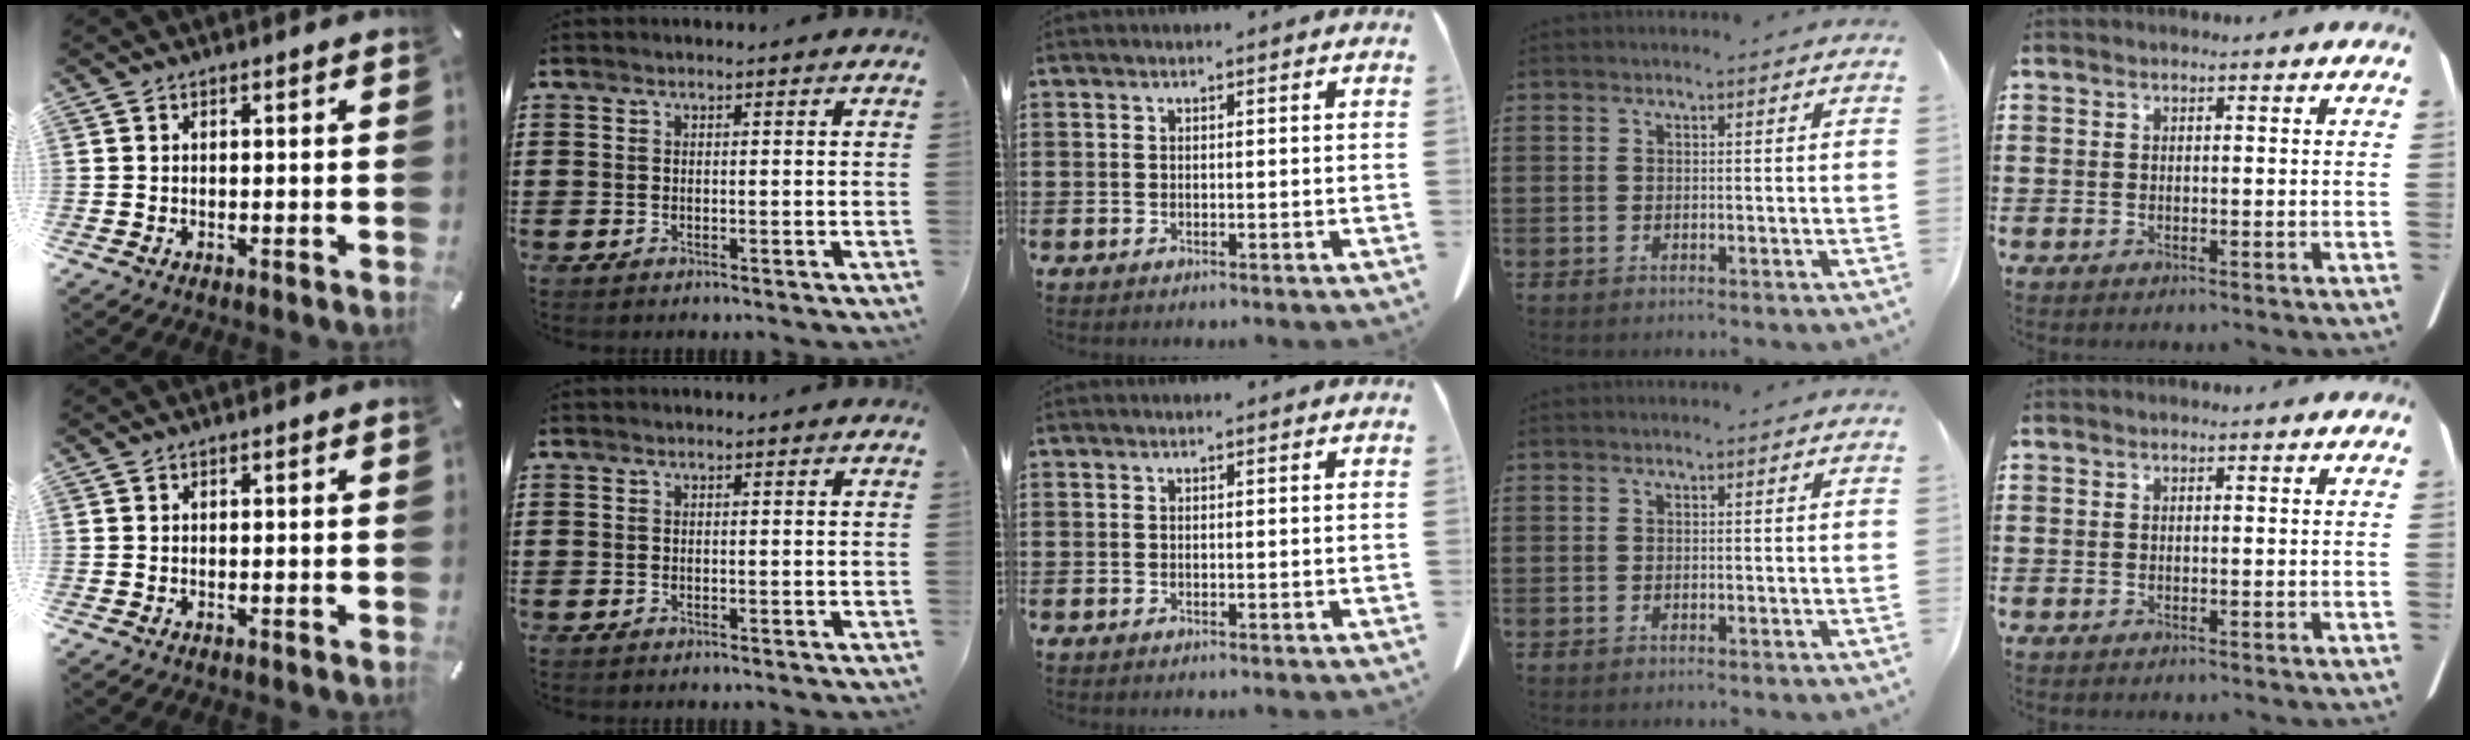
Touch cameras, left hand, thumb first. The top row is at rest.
{}